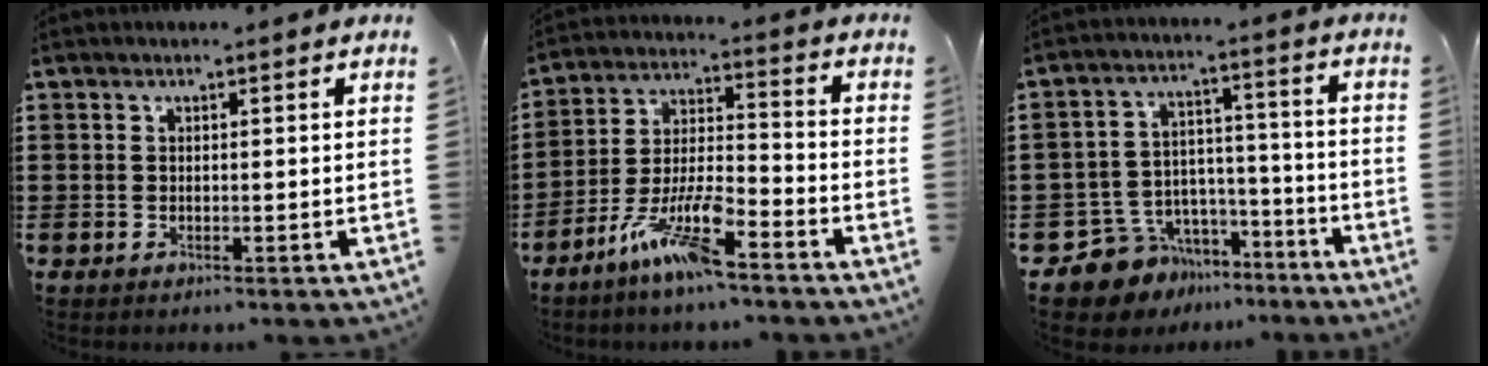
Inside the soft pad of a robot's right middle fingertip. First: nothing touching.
{"total": 9.4, "force": [-6.7, 1.4, 6.4], "torque": [-0.143, -0.004, -0.129]}
{"total": 8.2, "force": [-7.2, 3.9, -0.1], "torque": [-0.019, 0.014, -0.140]}